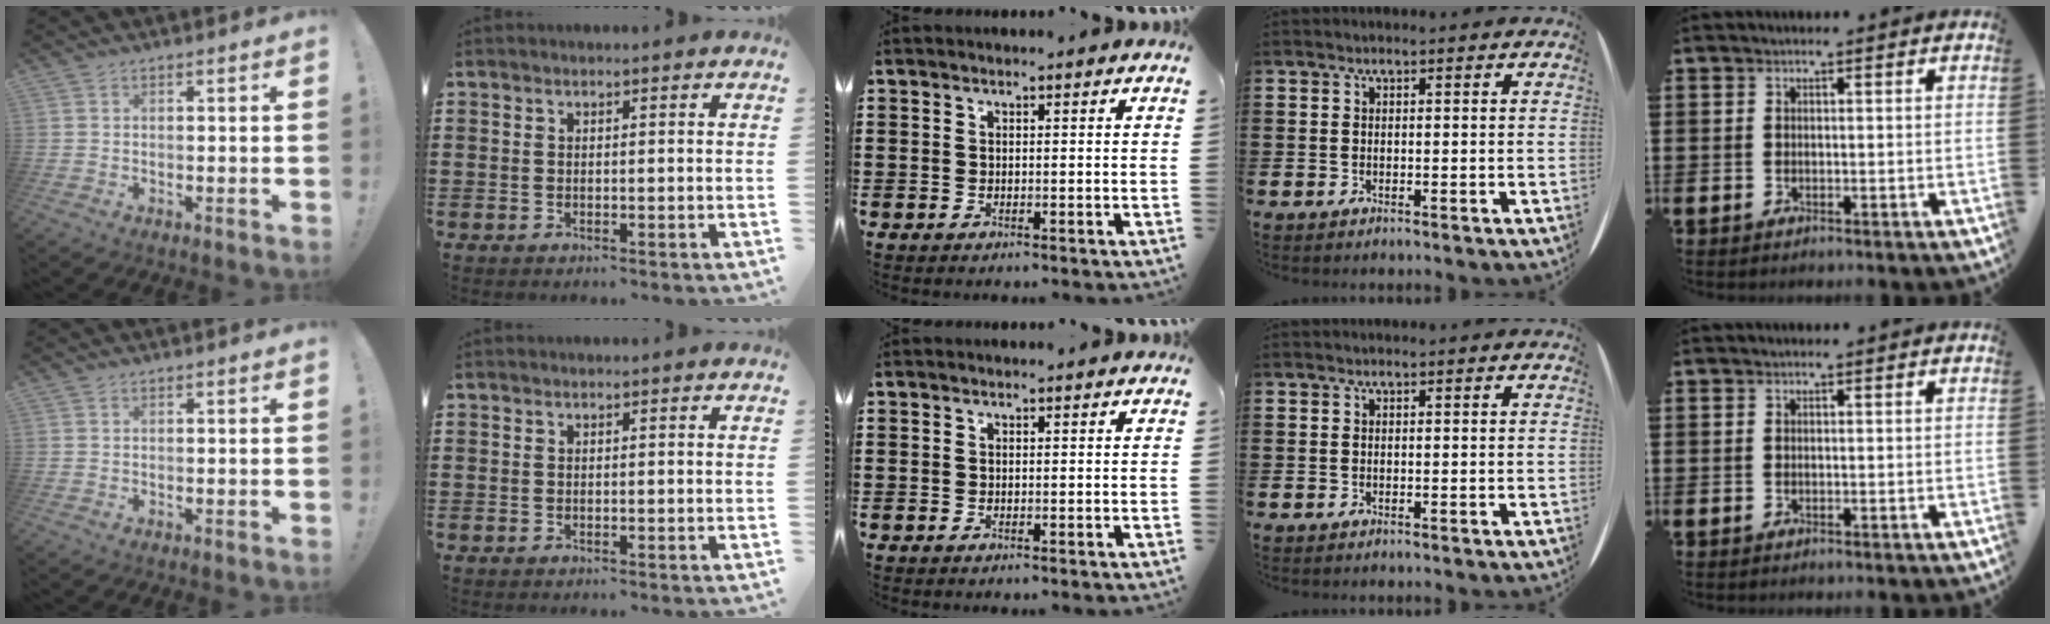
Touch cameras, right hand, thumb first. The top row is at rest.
{}